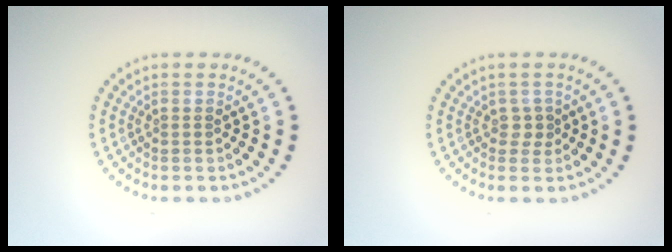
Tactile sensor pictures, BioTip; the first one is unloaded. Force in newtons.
{"total": 1.0, "press": 0.8, "slide": 0.6}